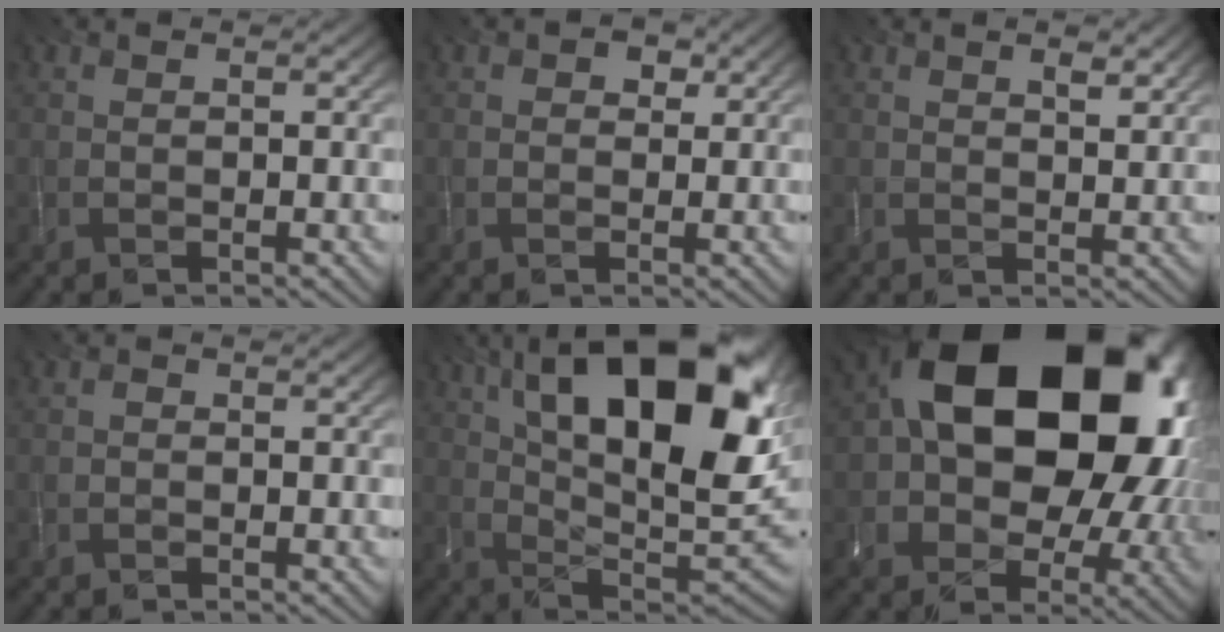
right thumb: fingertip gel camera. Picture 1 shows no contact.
{"total": 2.3, "force": [1.0, 1.8, 1.1], "torque": [-0.018, -0.003, 0.009]}
{"total": 2.3, "force": [1.5, 0.9, 1.5], "torque": [-0.026, -0.003, 0.028]}
{"total": 0.5, "force": [-0.2, 0.4, 0.2], "torque": [-0.004, -0.001, -0.006]}
{"total": 22.3, "force": [8.8, 10.7, 17.5], "torque": [-0.280, 0.032, 0.138]}
{"total": 23.2, "force": [5.0, 16.4, 15.6], "torque": [-0.290, 0.002, 0.108]}